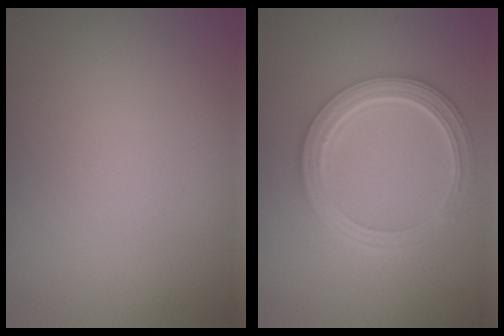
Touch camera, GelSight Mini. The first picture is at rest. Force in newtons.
{"total": 5.2, "press": 3.9, "slide": 3.5}